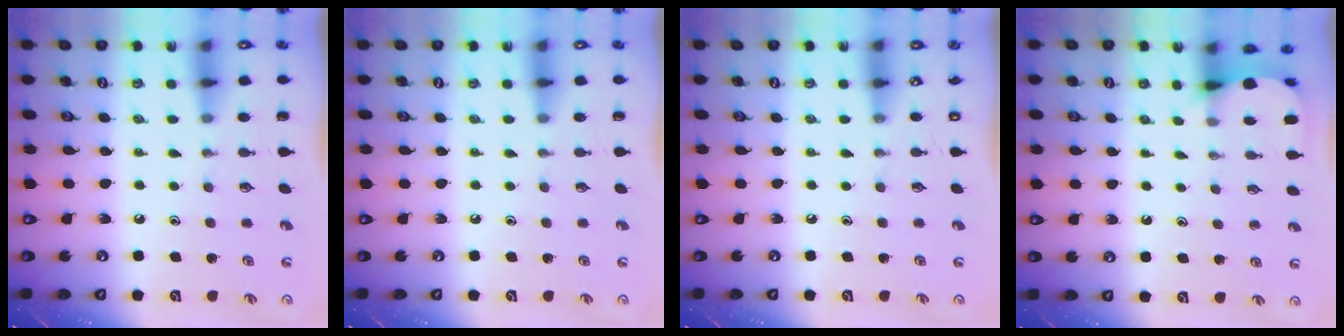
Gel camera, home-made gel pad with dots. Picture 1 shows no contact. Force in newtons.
{"total": 0.0}
{"total": 0.0}
{"total": 4.1, "press": 4.0, "slide": 0.4}